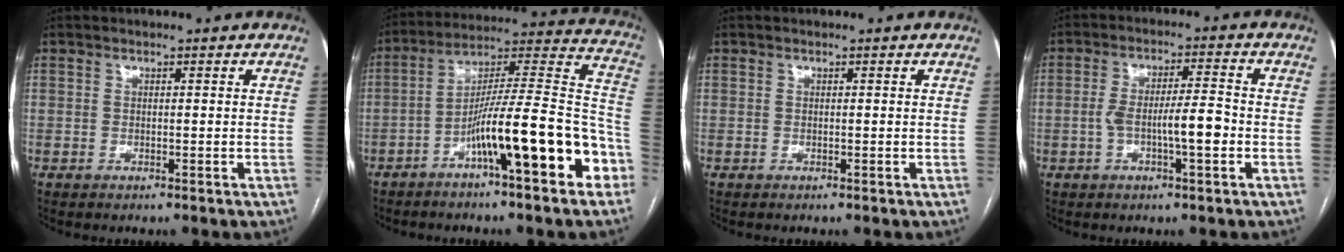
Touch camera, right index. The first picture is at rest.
{"total": 19.1, "force": [-8.5, 2.1, 16.9], "torque": [-0.225, 0.043, -0.129]}
{"total": 0.0}
{"total": 7.3, "force": [-1.8, 0.7, 7.1], "torque": [-0.130, 0.013, -0.032]}